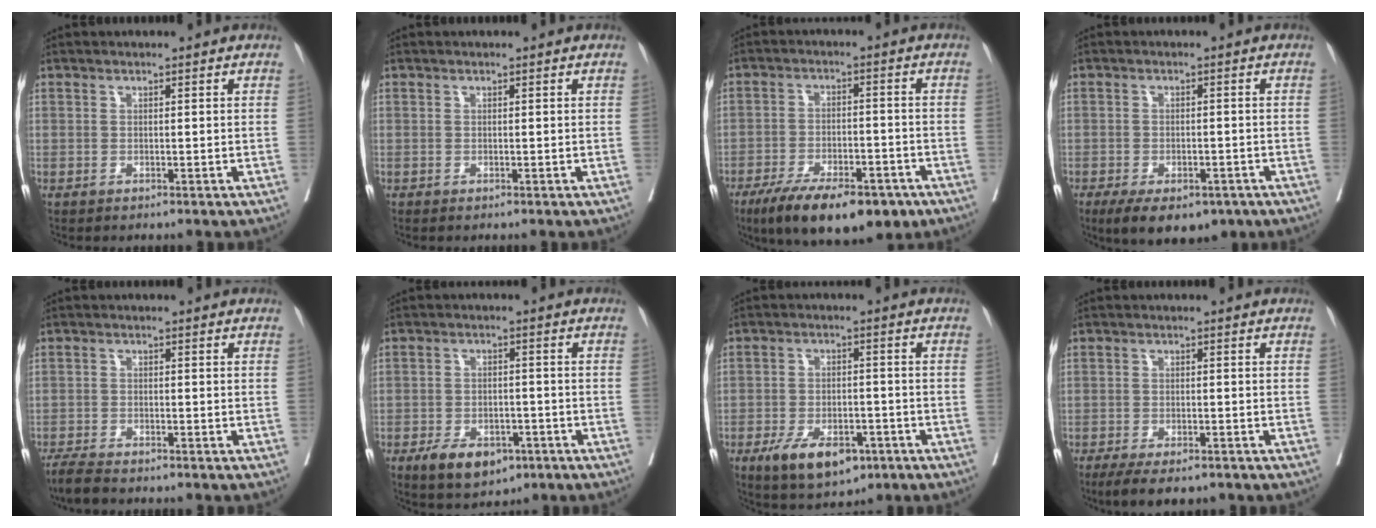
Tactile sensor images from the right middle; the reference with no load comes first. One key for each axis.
{"total": 0.0}
{"total": 15.0, "fx": -10.3, "fy": 5.4, "fz": 9.5, "tx": -0.140, "ty": -0.011, "tz": -0.161}
{"total": 10.9, "fx": -7.2, "fy": 5.3, "fz": 6.2, "tx": -0.095, "ty": -0.007, "tz": -0.103}
{"total": 3.8, "fx": -3.4, "fy": 0.4, "fz": 1.7, "tx": -0.031, "ty": -0.011, "tz": -0.062}
{"total": 7.7, "fx": -4.4, "fy": 4.4, "fz": 4.6, "tx": -0.074, "ty": -0.001, "tz": -0.063}
{"total": 9.5, "fx": -5.3, "fy": 4.6, "fz": 6.4, "tx": -0.104, "ty": -0.007, "tz": -0.077}
{"total": 7.0, "fx": -5.3, "fy": 2.4, "fz": 3.9, "tx": -0.052, "ty": -0.007, "tz": -0.083}